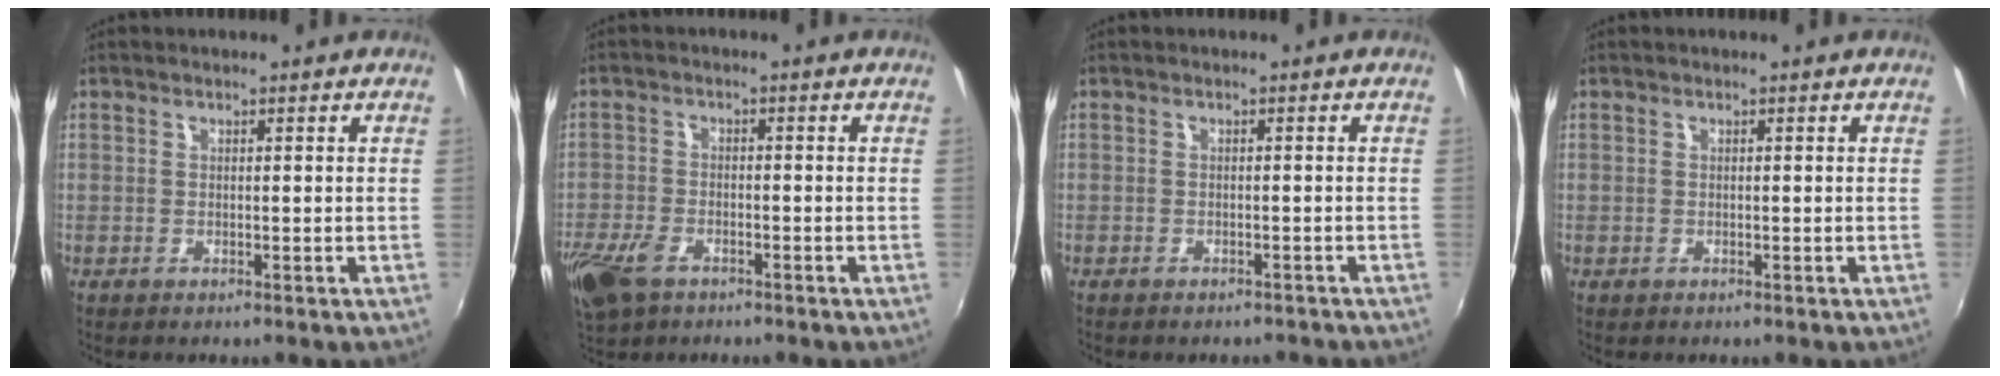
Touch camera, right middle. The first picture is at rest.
{"total": 8.6, "force": [-5.3, 4.7, 4.9], "torque": [-0.134, -0.021, -0.099]}
{"total": 3.6, "force": [-3.2, 1.2, 1.1], "torque": [-0.019, -0.008, -0.037]}
{"total": 0.0}